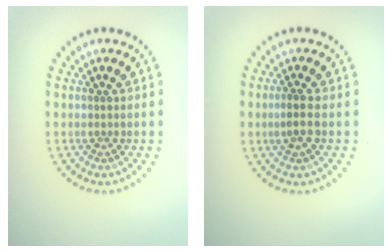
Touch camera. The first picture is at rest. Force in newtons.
{"total": 1.9, "press": 1.7, "slide": 0.7}